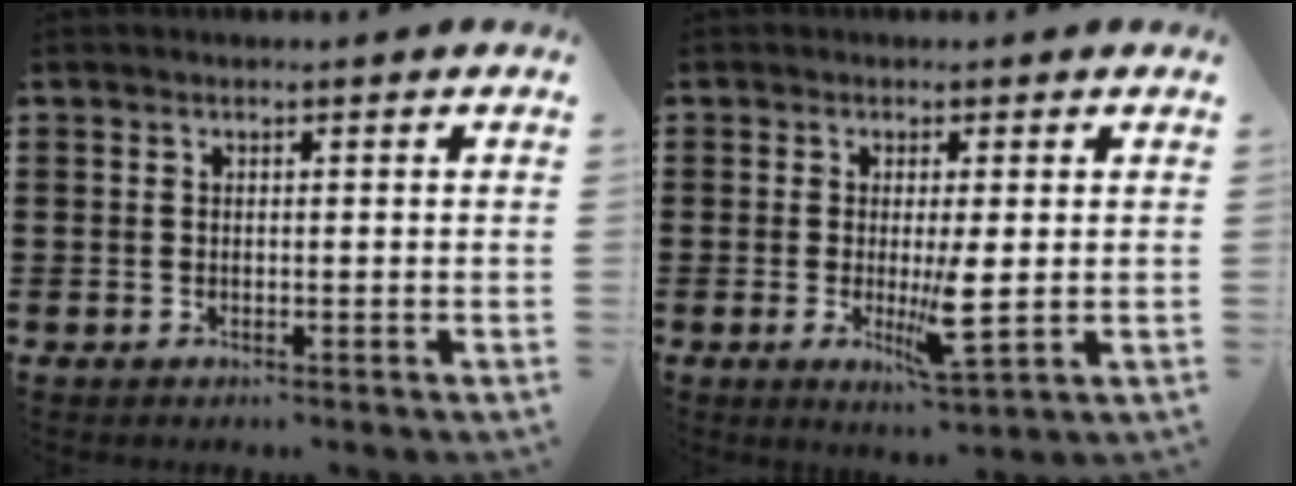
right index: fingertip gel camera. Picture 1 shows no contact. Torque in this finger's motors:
{"motor_torque": [0.07, 0.19, 0.38, 0.06]}